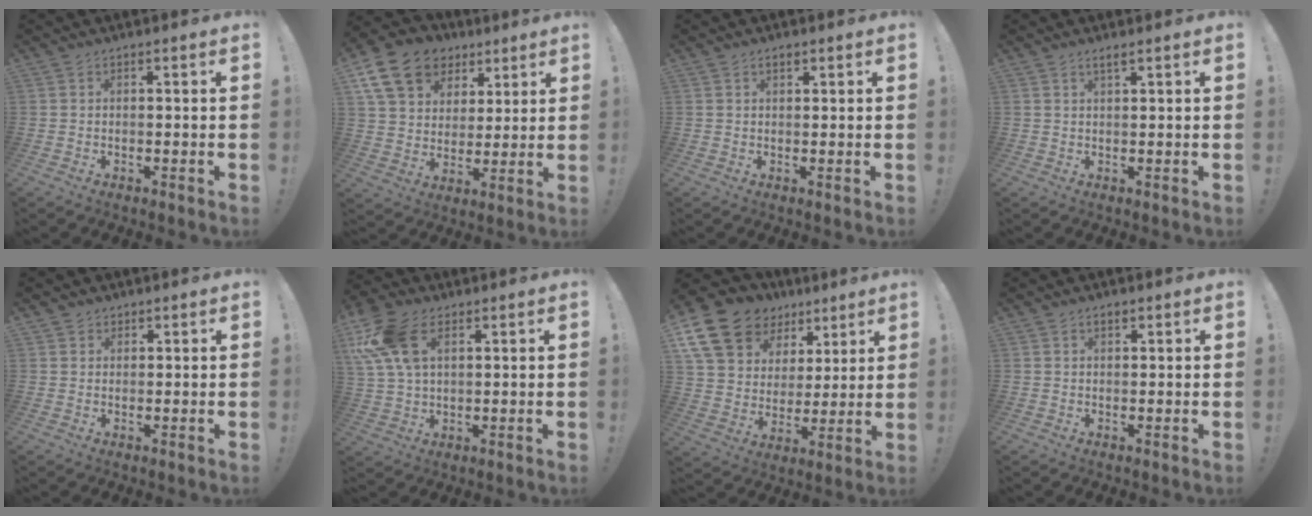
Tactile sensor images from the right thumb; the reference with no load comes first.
{"total": 17.0, "force": [8.7, 12.4, 7.7], "torque": [-0.114, -0.041, 0.169]}
{"total": 1.5, "force": [1.0, 0.7, 0.9], "torque": [-0.017, -0.001, 0.018]}
{"total": 1.9, "force": [1.2, 0.1, 1.4], "torque": [-0.027, -0.002, 0.020]}
{"total": 1.9, "force": [1.3, 1.4, 0.1], "torque": [0.008, -0.006, 0.021]}
{"total": 14.7, "force": [6.1, 8.6, 10.3], "torque": [-0.221, -0.014, 0.115]}
{"total": 17.9, "force": [10.7, 12.3, 7.4], "torque": [-0.127, -0.062, 0.216]}
{"total": 1.3, "force": [0.9, 0.6, 0.7], "torque": [-0.013, -0.001, 0.017]}